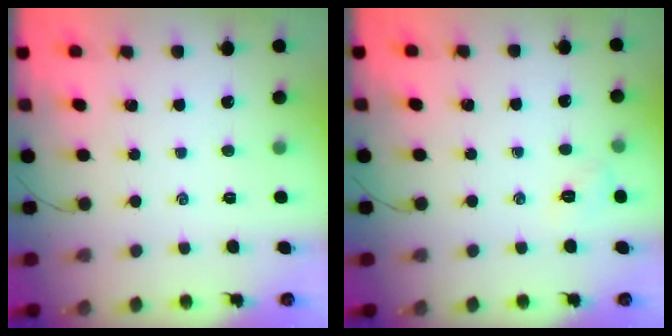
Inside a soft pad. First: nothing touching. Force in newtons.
{"total": 5.6, "press": 5.4, "slide": 1.5}